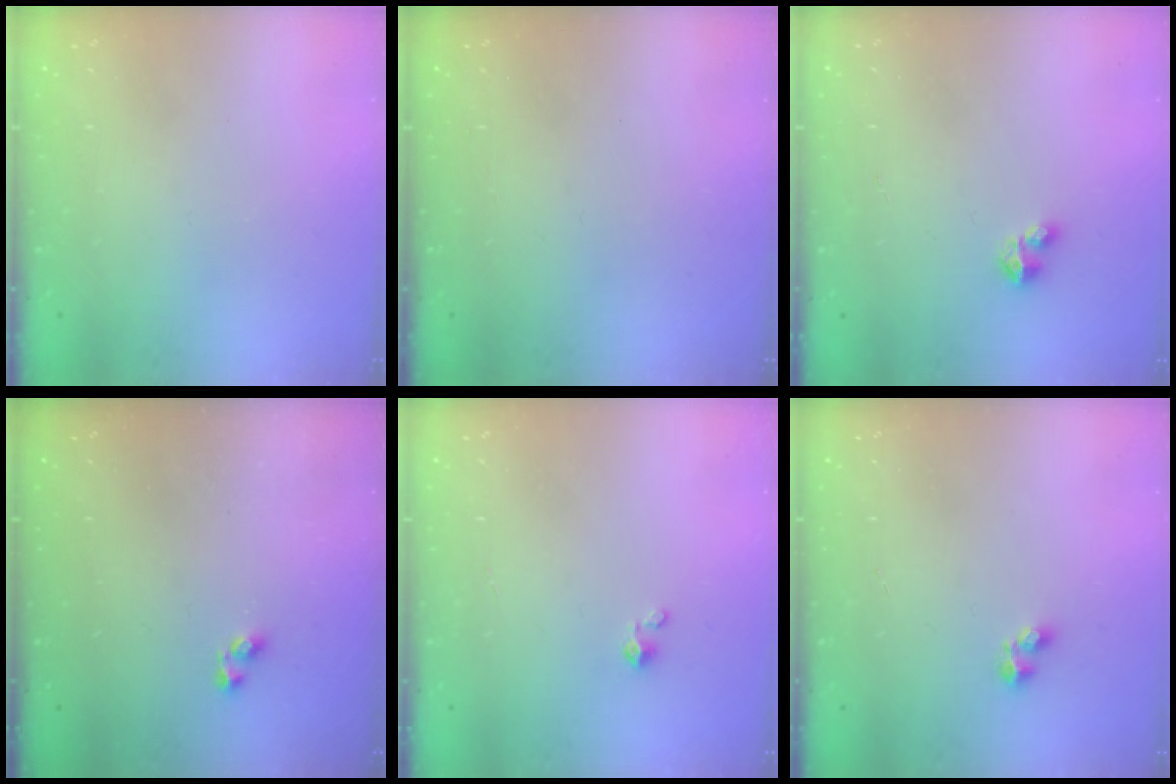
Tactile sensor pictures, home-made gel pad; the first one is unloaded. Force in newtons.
{"total": 0.0}
{"total": 2.1, "press": 2.1, "slide": 0.2}
{"total": 2.9, "press": 2.9, "slide": 0.6}
{"total": 2.3, "press": 2.2, "slide": 0.3}
{"total": 2.4, "press": 2.3, "slide": 0.8}